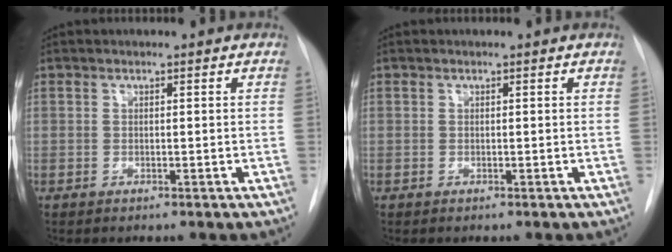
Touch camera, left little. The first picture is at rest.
{"total": 0.0}